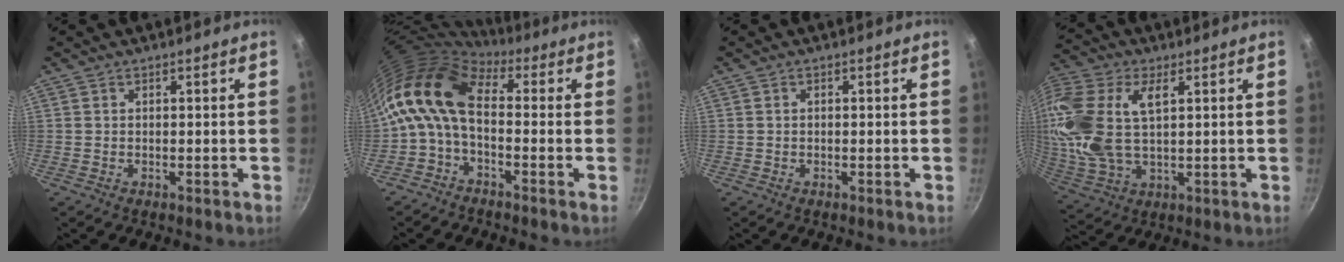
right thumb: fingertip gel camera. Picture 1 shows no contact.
{"total": 11.8, "force": [0.0, 6.9, 9.6], "torque": [-0.181, 0.027, -0.020]}
{"total": 0.0}
{"total": 19.7, "force": [5.4, 11.1, 15.3], "torque": [-0.337, 0.005, 0.103]}